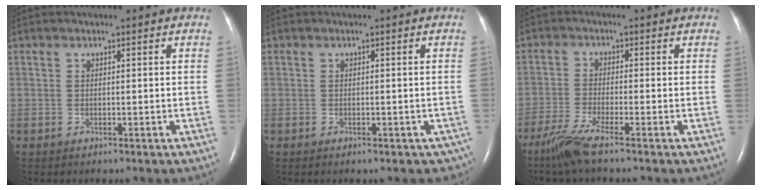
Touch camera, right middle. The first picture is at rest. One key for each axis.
{"total": 3.4, "fx": -2.4, "fy": 1.8, "fz": 1.6, "tx": -0.002, "ty": 0.001, "tz": -0.025}
{"total": 6.0, "fx": -4.5, "fy": -0.4, "fz": 3.9, "tx": -0.086, "ty": -0.023, "tz": -0.092}